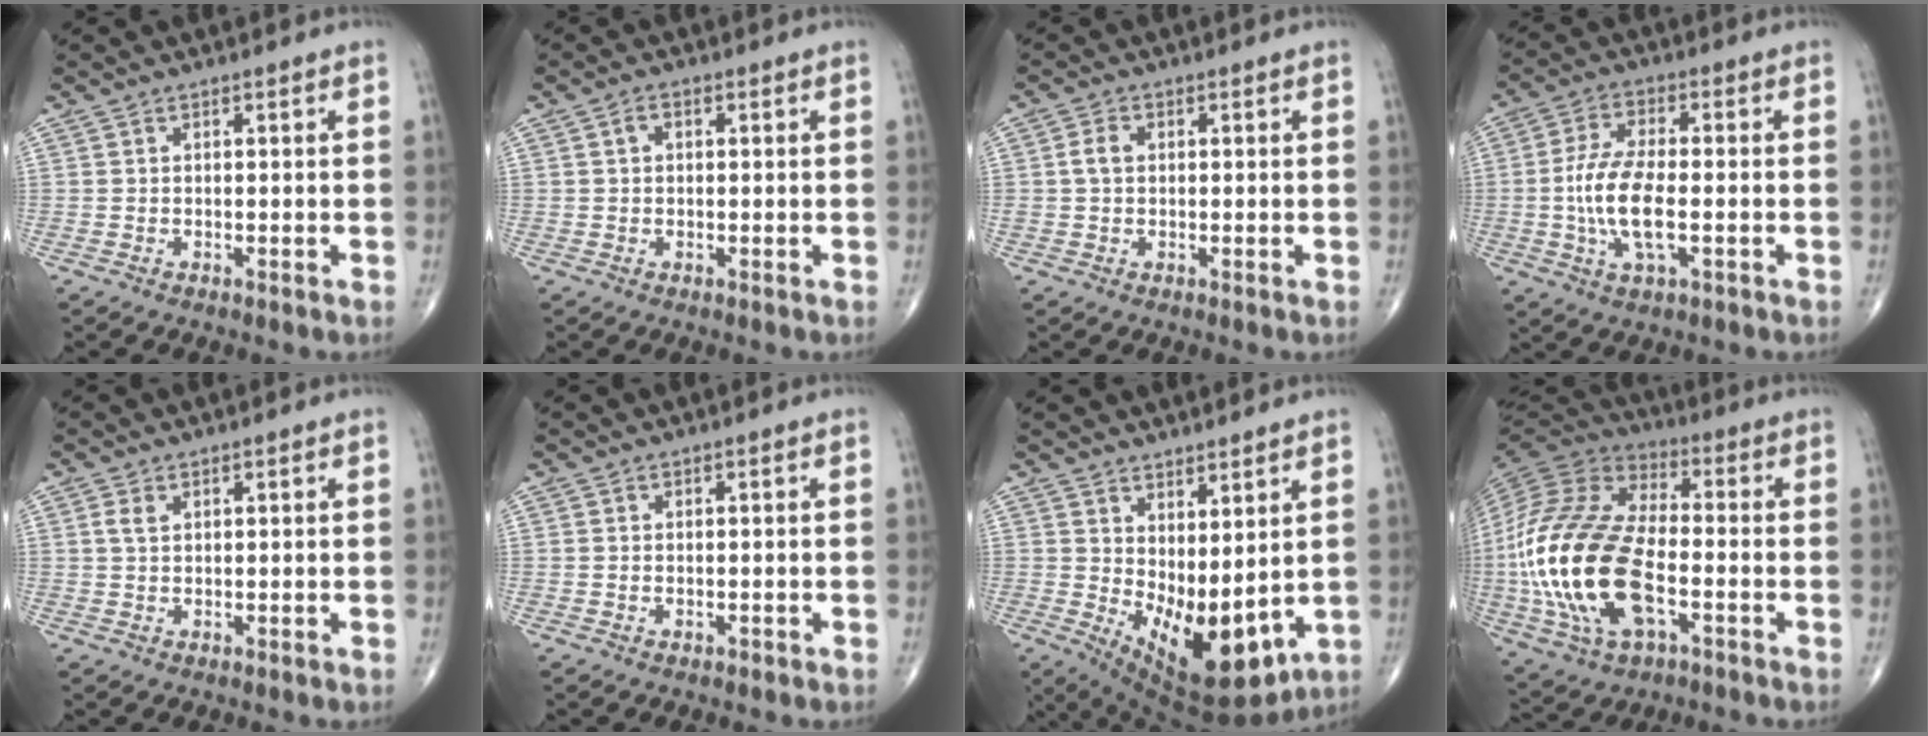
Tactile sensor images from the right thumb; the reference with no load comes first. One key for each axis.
{"total": 2.0, "fx": 0.4, "fy": 1.4, "fz": 1.4, "tx": -0.024, "ty": 0.010, "tz": 0.007}
{"total": 2.8, "fx": 0.3, "fy": 2.1, "fz": 1.9, "tx": -0.040, "ty": 0.005, "tz": 0.003}
{"total": 11.0, "fx": -1.7, "fy": 4.4, "fz": 9.9, "tx": -0.206, "ty": 0.006, "tz": -0.033}
{"total": 1.9, "fx": 0.7, "fy": 1.1, "fz": 1.3, "tx": -0.027, "ty": 0.004, "tz": 0.017}
{"total": 0.8, "fx": -0.2, "fy": 0.5, "fz": 0.5, "tx": -0.014, "ty": 0.005, "tz": 0.000}
{"total": 14.7, "fx": 0.7, "fy": 6.8, "fz": 13.0, "tx": -0.197, "ty": -0.037, "tz": 0.041}
{"total": 25.9, "fx": -5.1, "fy": 13.3, "fz": 21.7, "tx": -0.475, "ty": 0.004, "tz": -0.089}